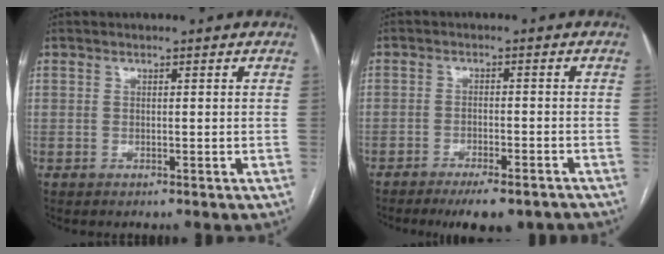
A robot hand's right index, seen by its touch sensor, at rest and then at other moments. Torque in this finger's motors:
{"motor_torque": [1.24, -0.90, 0.27, 0.05]}